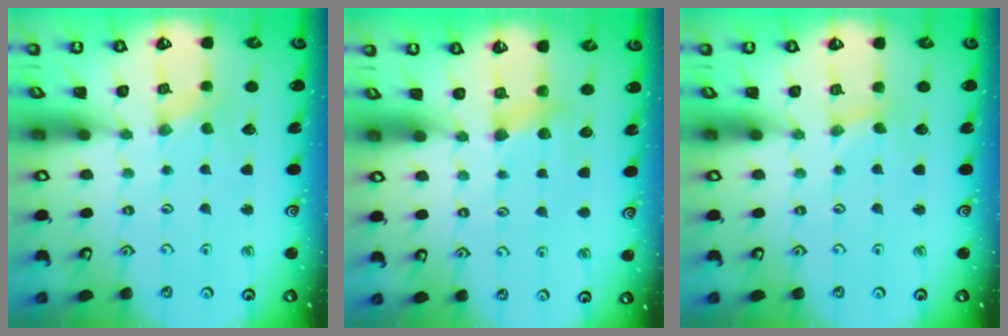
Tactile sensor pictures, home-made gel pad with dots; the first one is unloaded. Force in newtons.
{"total": 3.6, "press": 3.6, "slide": 0.5}
{"total": 1.0, "press": 1.0, "slide": 0.2}